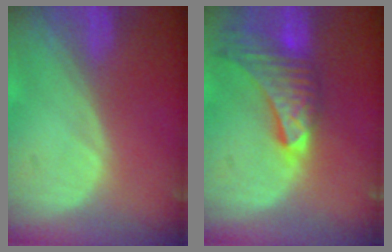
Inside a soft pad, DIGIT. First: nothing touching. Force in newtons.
{"total": 9.5, "press": 8.5, "slide": 4.3}